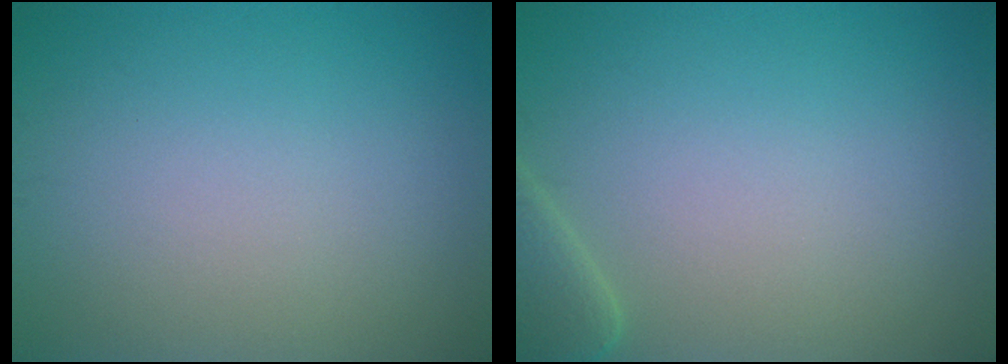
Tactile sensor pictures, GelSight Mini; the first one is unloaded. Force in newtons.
{"total": 2.4, "press": 2.3, "slide": 0.4}